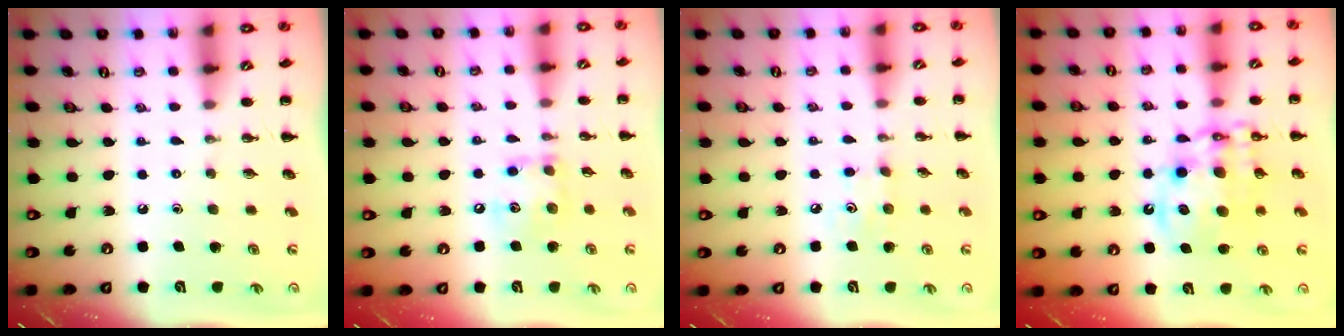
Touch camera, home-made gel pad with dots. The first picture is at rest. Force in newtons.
{"total": 10.1, "press": 10.0, "slide": 1.2}
{"total": 4.4, "press": 4.3, "slide": 0.8}
{"total": 13.9, "press": 13.5, "slide": 3.1}